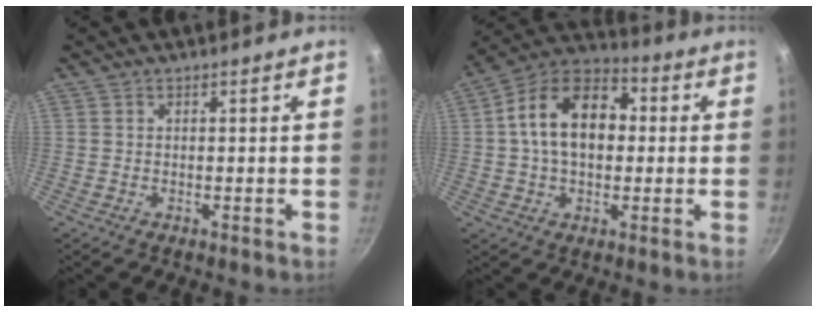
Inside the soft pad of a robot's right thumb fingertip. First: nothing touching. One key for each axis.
{"total": 15.8, "fx": 1.4, "fy": 10.6, "fz": 11.6, "tx": -0.160, "ty": 0.032, "tz": 0.004}